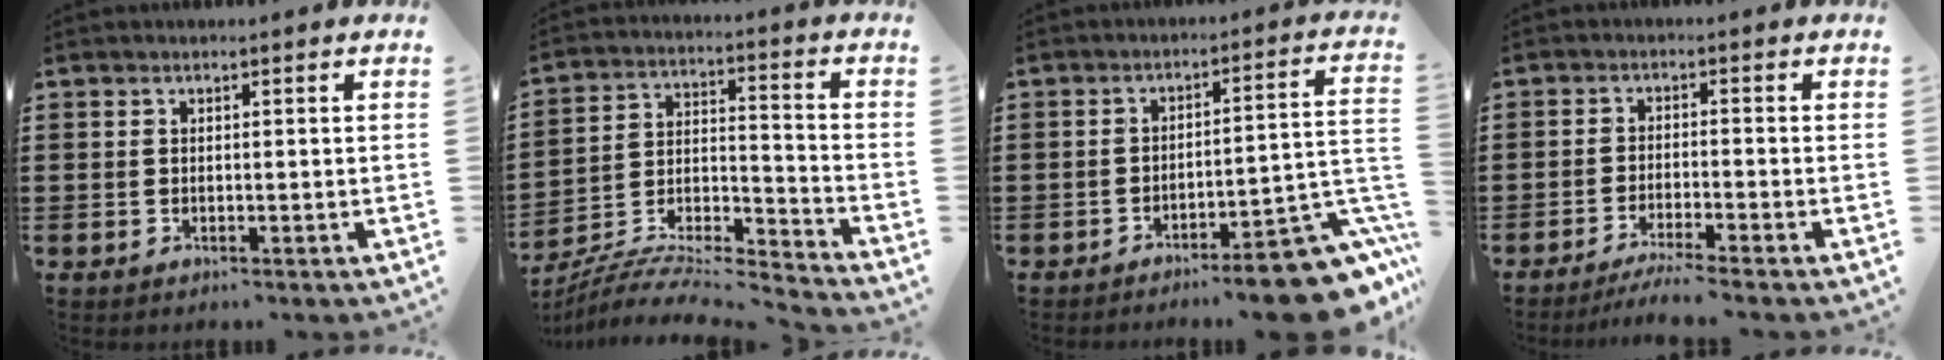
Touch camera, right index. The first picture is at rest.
{"total": 6.7, "force": [-6.2, 0.4, 2.4], "torque": [-0.053, -0.016, -0.129]}
{"total": 10.0, "force": [-7.8, 1.3, 6.1], "torque": [-0.076, 0.017, -0.144]}
{"total": 2.8, "force": [-2.5, -0.5, 1.1], "torque": [-0.020, -0.003, -0.049]}